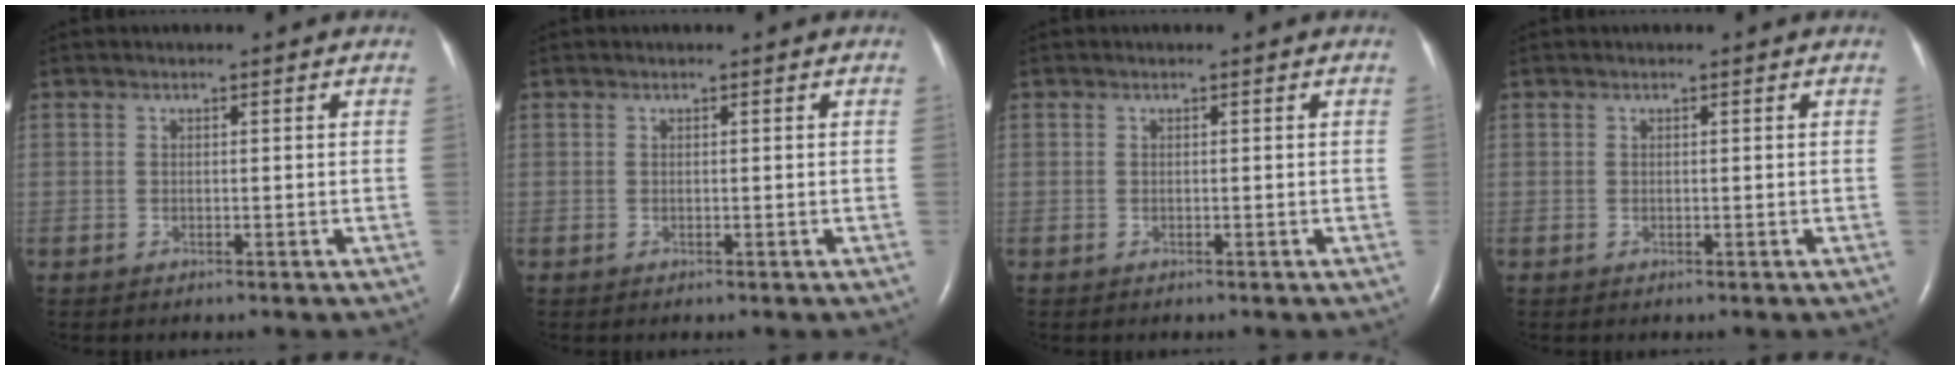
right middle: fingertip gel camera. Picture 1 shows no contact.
{"total": 0.0}
{"total": 0.0}
{"total": 0.0}